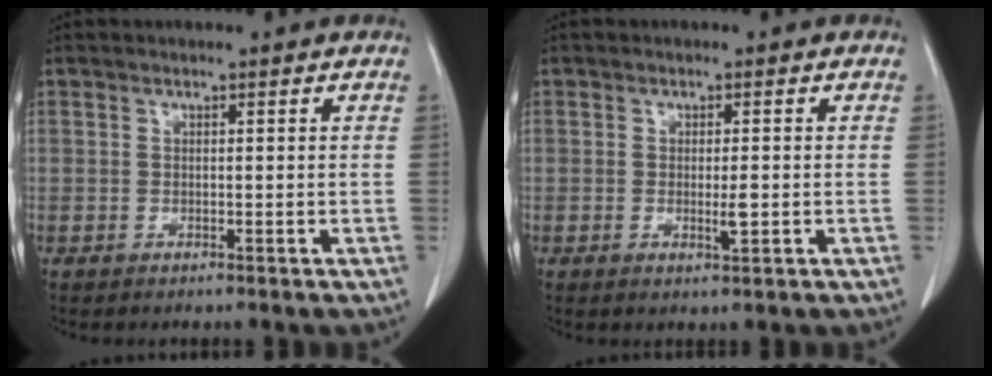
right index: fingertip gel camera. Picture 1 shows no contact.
{"total": 2.2, "force": [-0.4, 0.3, 2.1], "torque": [-0.036, -0.002, -0.004]}